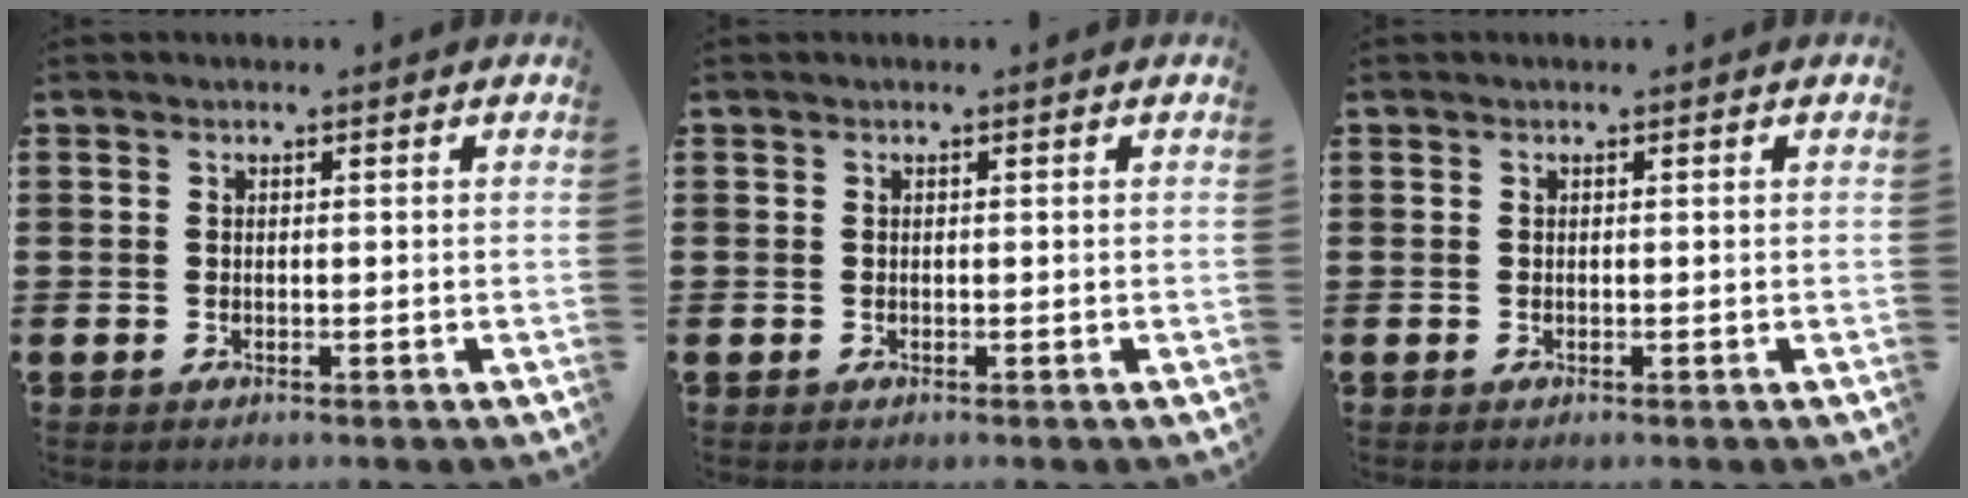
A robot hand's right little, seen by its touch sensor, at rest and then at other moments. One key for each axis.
{"total": 0.0}
{"total": 0.0}